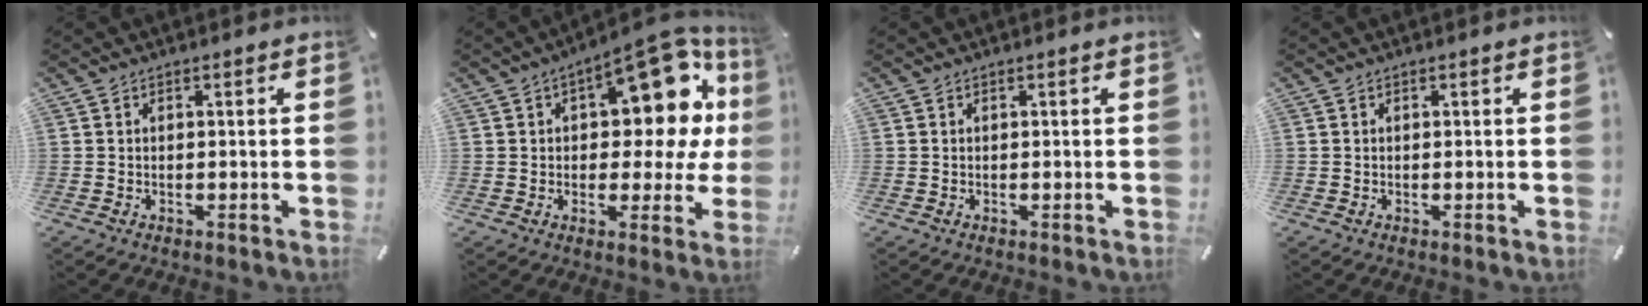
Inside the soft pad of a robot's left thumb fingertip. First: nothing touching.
{"total": 18.5, "force": [7.3, 9.3, 14.2], "torque": [-0.168, -0.060, 0.120]}
{"total": 0.0}
{"total": 0.0}